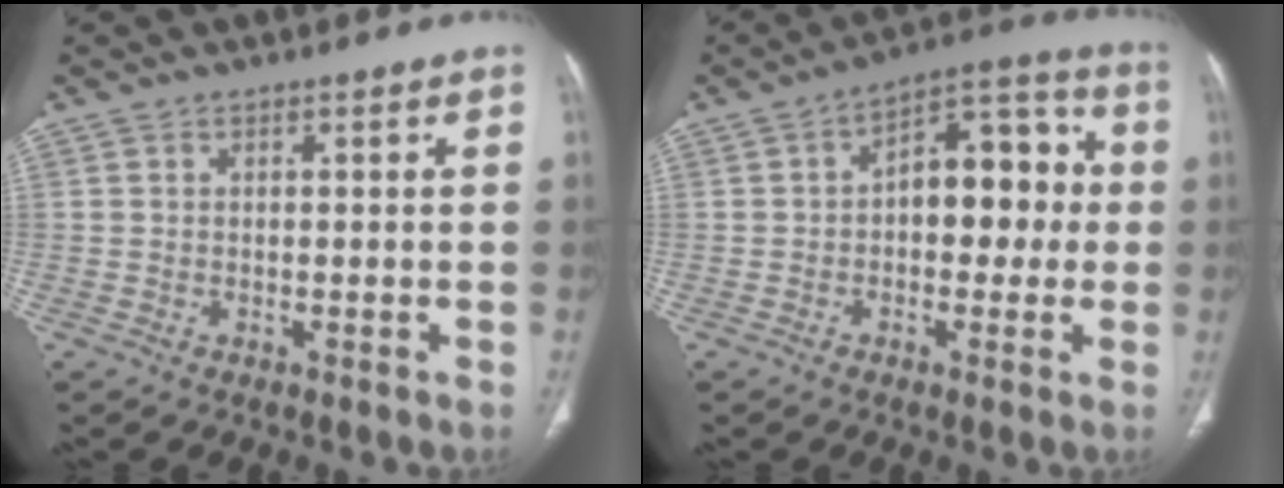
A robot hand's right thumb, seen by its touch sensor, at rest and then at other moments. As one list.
[{"total": 13.3, "force": [0.5, 7.9, 10.7], "torque": [-0.104, 0.041, -0.004]}]